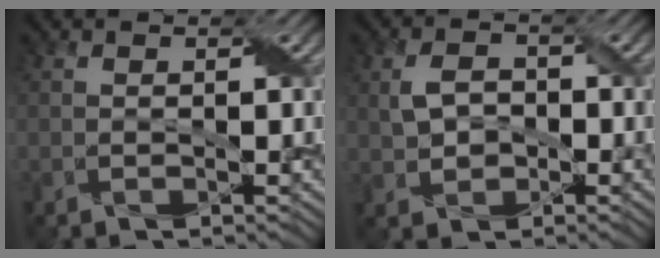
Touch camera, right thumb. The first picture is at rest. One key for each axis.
{"total": 3.1, "fx": 0.0, "fy": 2.5, "fz": 1.9, "tx": -0.045, "ty": 0.003, "tz": -0.001}